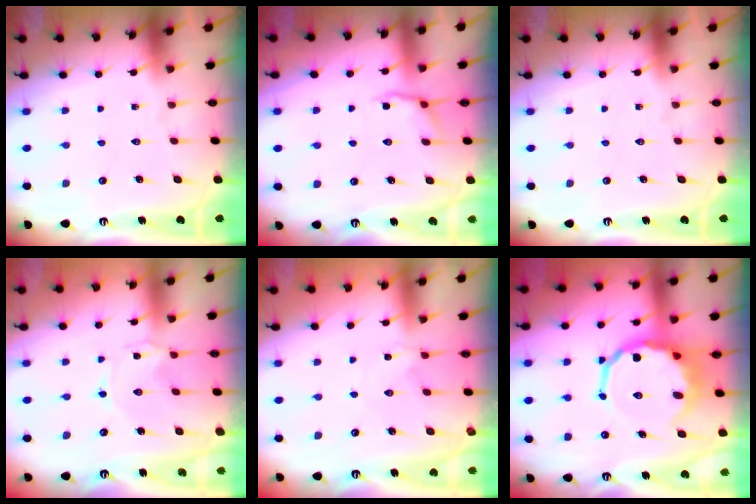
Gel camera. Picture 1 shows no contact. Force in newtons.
{"total": 2.8, "press": 2.0, "slide": 2.0}
{"total": 0.0}
{"total": 0.0}
{"total": 0.6, "press": 0.5, "slide": 0.2}
{"total": 11.4, "press": 10.9, "slide": 3.1}